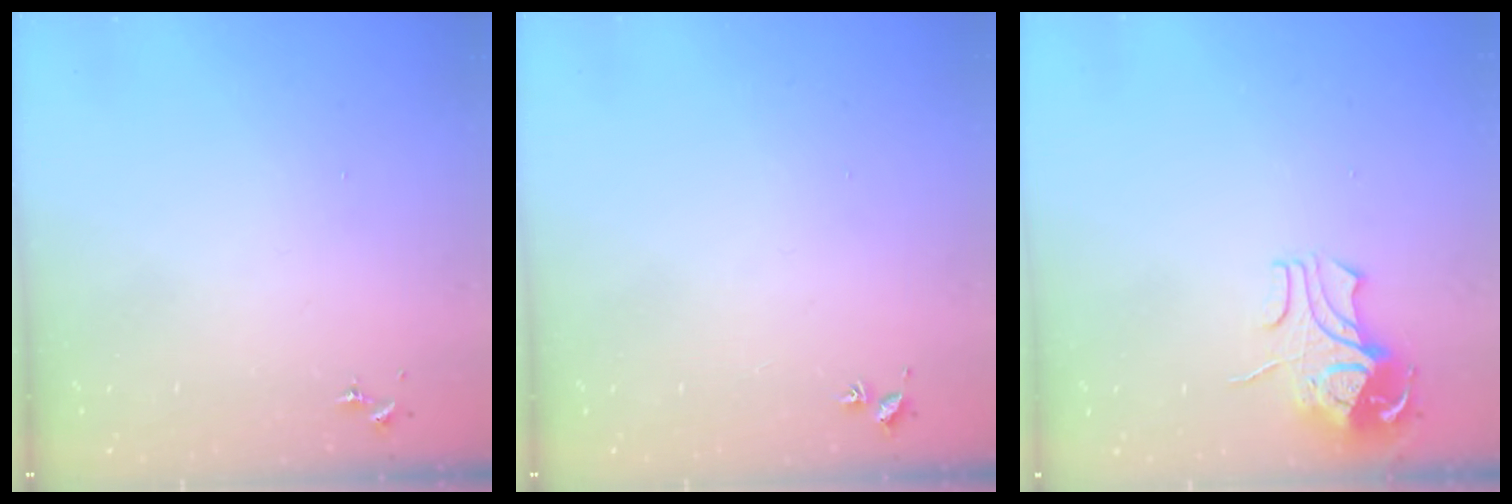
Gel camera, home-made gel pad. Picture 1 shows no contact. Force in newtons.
{"total": 2.0, "press": 2.0, "slide": 0.2}
{"total": 8.7, "press": 8.6, "slide": 1.1}